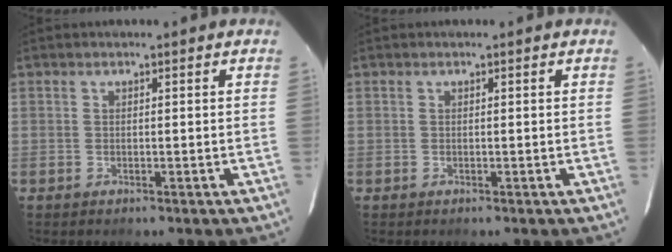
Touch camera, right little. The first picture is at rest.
{"total": 0.0}